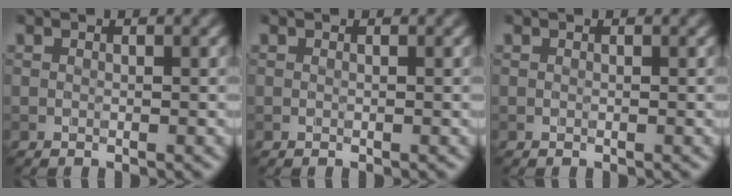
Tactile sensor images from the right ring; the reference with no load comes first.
{"total": 0.0}
{"total": 0.0}